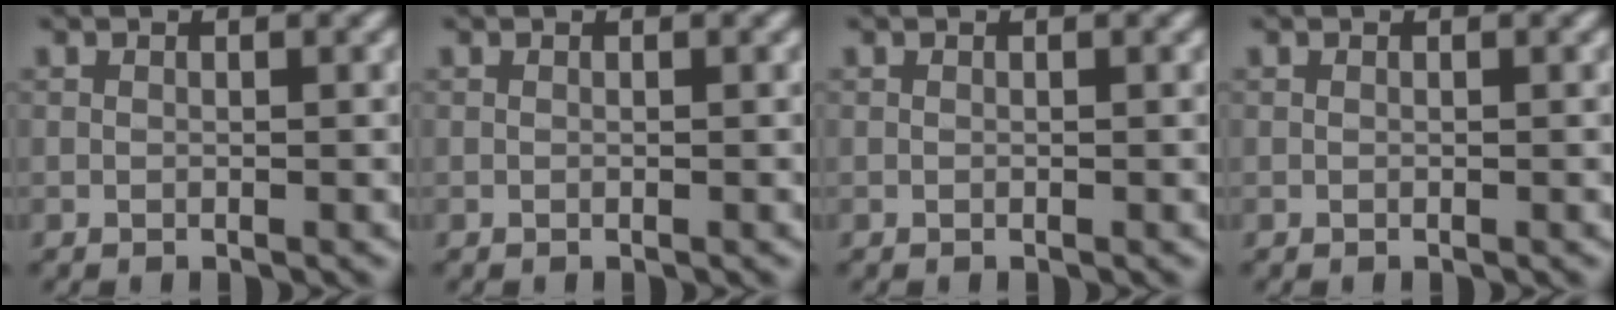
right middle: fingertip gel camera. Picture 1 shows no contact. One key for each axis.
{"total": 0.0}
{"total": 0.0}
{"total": 0.0}